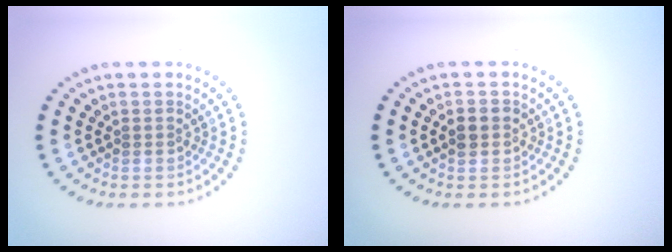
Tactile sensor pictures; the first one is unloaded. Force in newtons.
{"total": 1.3, "press": 1.3, "slide": 0.1}